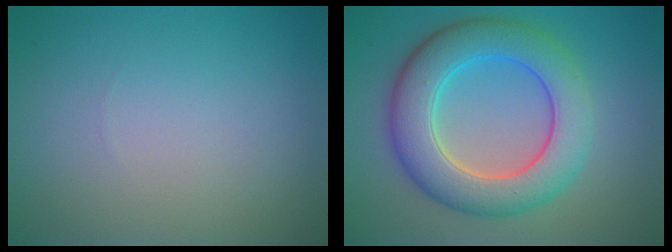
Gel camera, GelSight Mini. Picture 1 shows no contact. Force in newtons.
{"total": 8.0, "press": 8.0, "slide": 0.2}